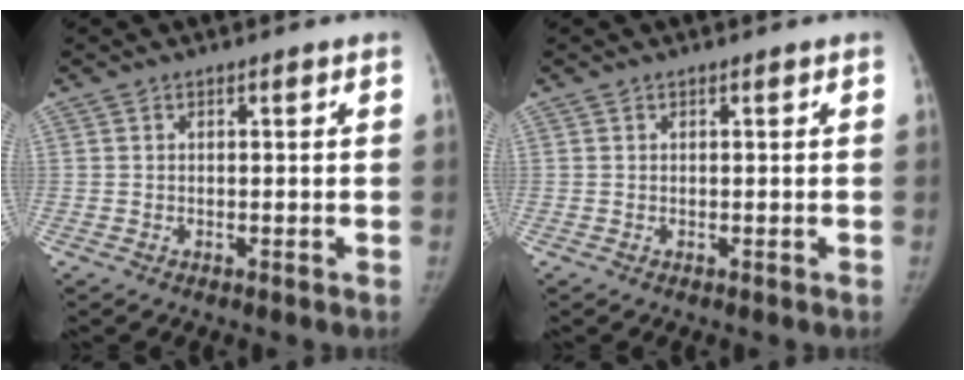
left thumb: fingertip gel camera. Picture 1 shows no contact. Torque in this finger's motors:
{"motor_torque": [0.00, 0.00, 0.13, -0.09, 0.00]}